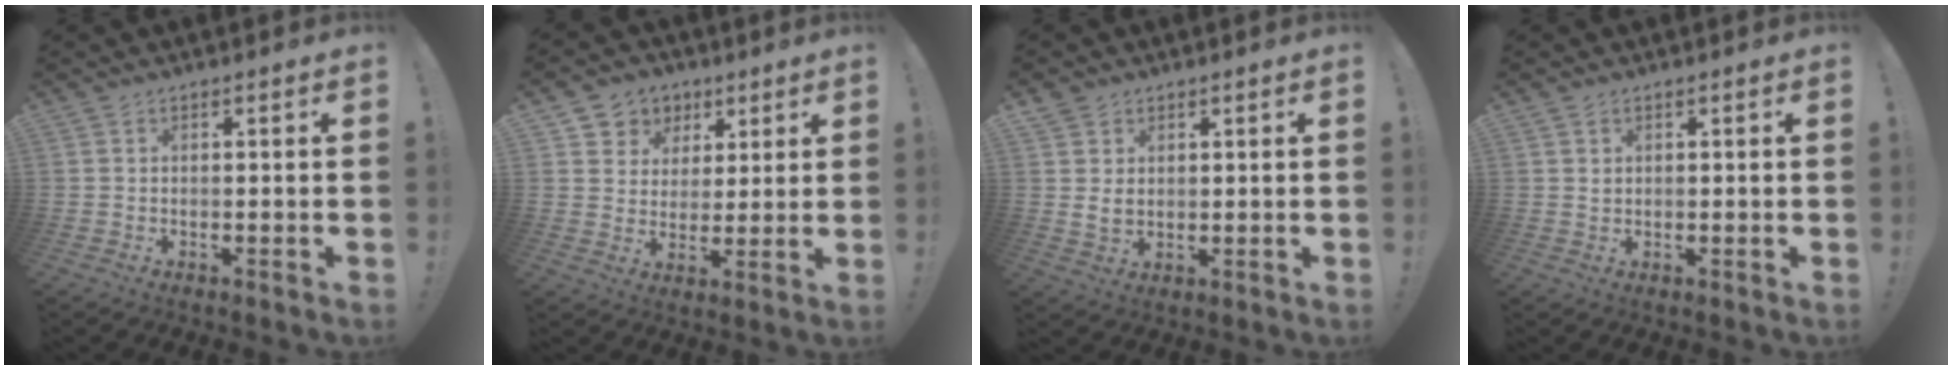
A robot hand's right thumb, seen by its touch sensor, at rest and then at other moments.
{"total": 7.4, "force": [2.7, 6.8, 1.1], "torque": [-0.006, -0.023, 0.056]}
{"total": 4.6, "force": [1.8, 3.6, 2.2], "torque": [-0.023, -0.008, 0.034]}
{"total": 1.0, "force": [0.6, 0.8, 0.1], "torque": [0.006, 0.000, 0.010]}